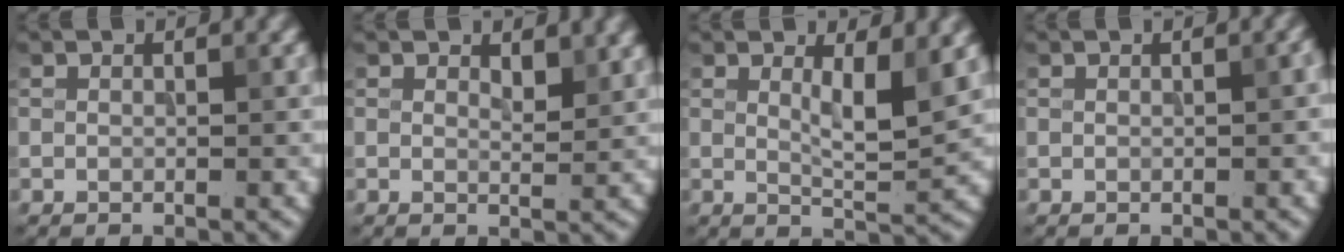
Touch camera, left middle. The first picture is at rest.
{"total": 1.6, "force": [1.1, 0.6, 1.0], "torque": [-0.015, -0.004, 0.021]}
{"total": 3.9, "force": [1.3, 0.8, 3.6], "torque": [-0.059, -0.010, 0.025]}
{"total": 0.7, "force": [0.0, 0.1, 0.7], "torque": [-0.006, 0.005, 0.002]}